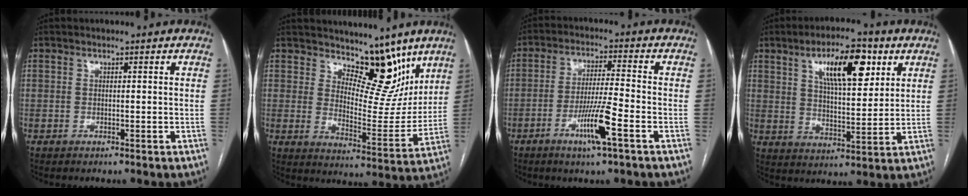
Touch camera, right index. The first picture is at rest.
{"total": 11.6, "force": [8.8, 4.9, 5.8], "torque": [-0.067, -0.019, 0.141]}
{"total": 8.0, "force": [-3.7, -0.2, 7.1], "torque": [-0.135, -0.009, -0.069]}
{"total": 12.2, "force": [5.7, 3.9, 10.1], "torque": [-0.165, 0.011, 0.096]}